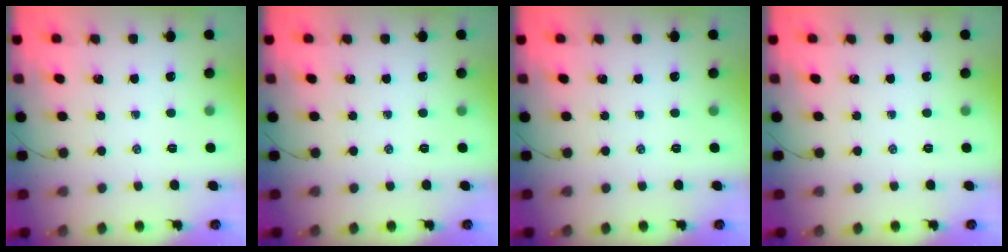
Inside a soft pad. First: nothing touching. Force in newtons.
{"total": 0.0}
{"total": 0.0}
{"total": 0.0}